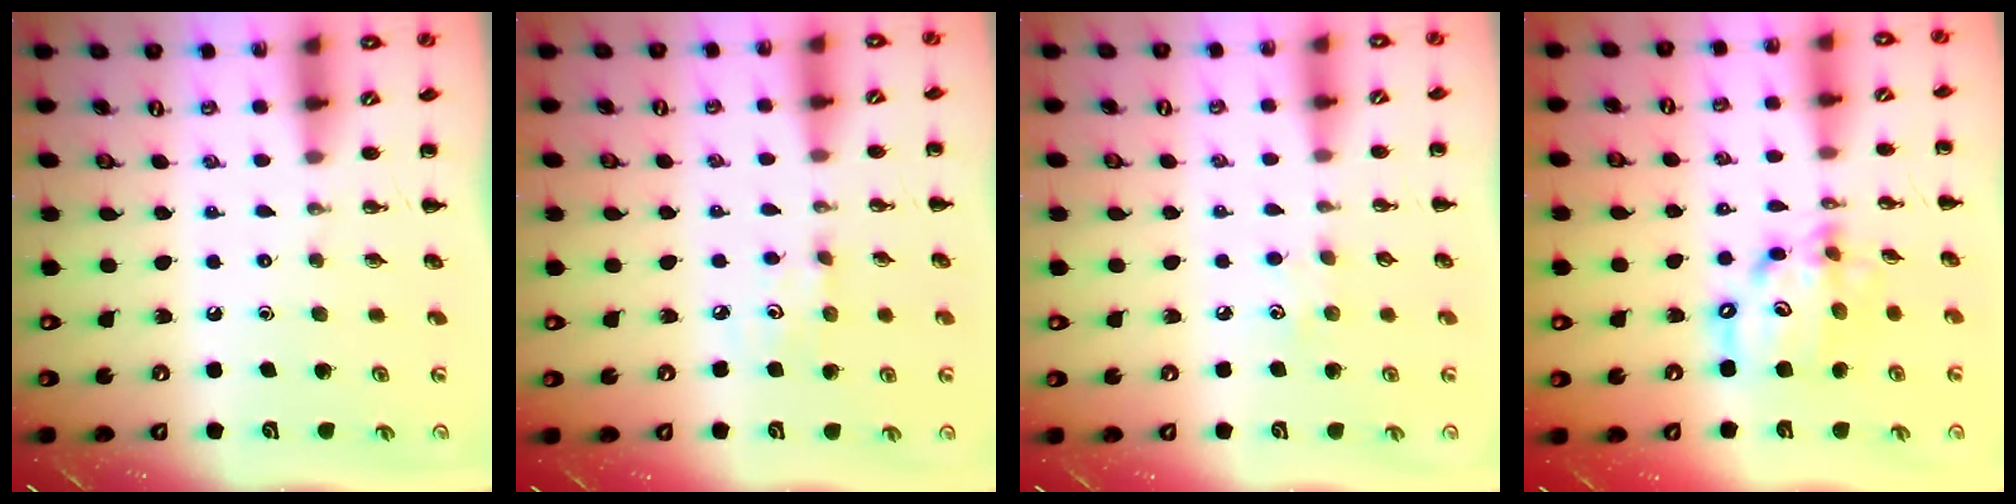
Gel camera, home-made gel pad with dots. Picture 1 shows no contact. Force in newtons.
{"total": 3.4, "press": 3.3, "slide": 1.0}
{"total": 4.3, "press": 4.2, "slide": 1.1}
{"total": 13.4, "press": 13.0, "slide": 3.4}